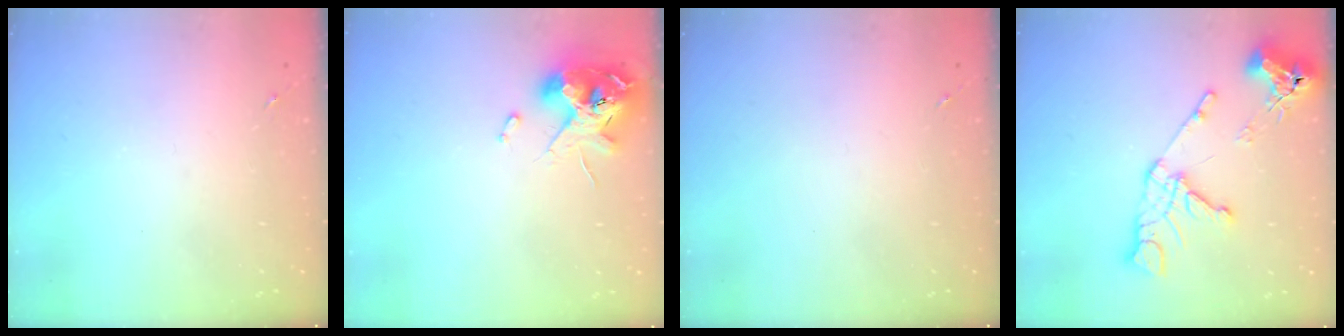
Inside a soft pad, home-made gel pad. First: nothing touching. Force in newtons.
{"total": 12.7, "press": 12.5, "slide": 2.0}
{"total": 0.0}
{"total": 14.1, "press": 14.0, "slide": 1.6}